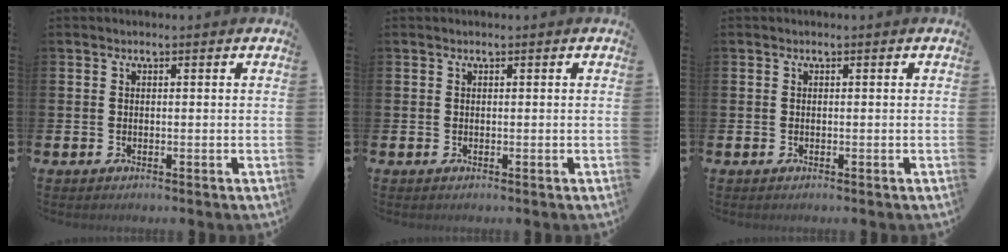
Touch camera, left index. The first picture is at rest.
{"total": 0.0}
{"total": 0.0}